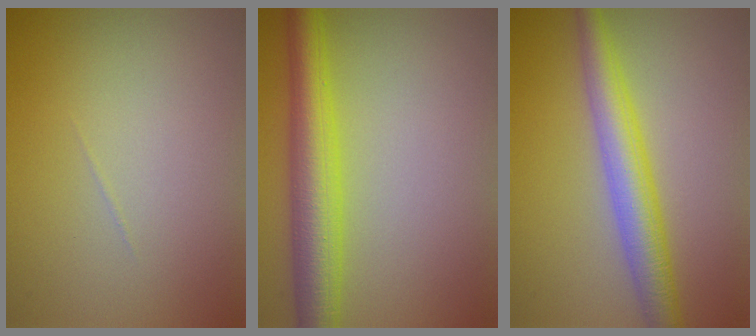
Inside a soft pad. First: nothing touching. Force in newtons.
{"total": 6.2, "press": 6.2, "slide": 0.2}
{"total": 4.7, "press": 4.7, "slide": 0.1}